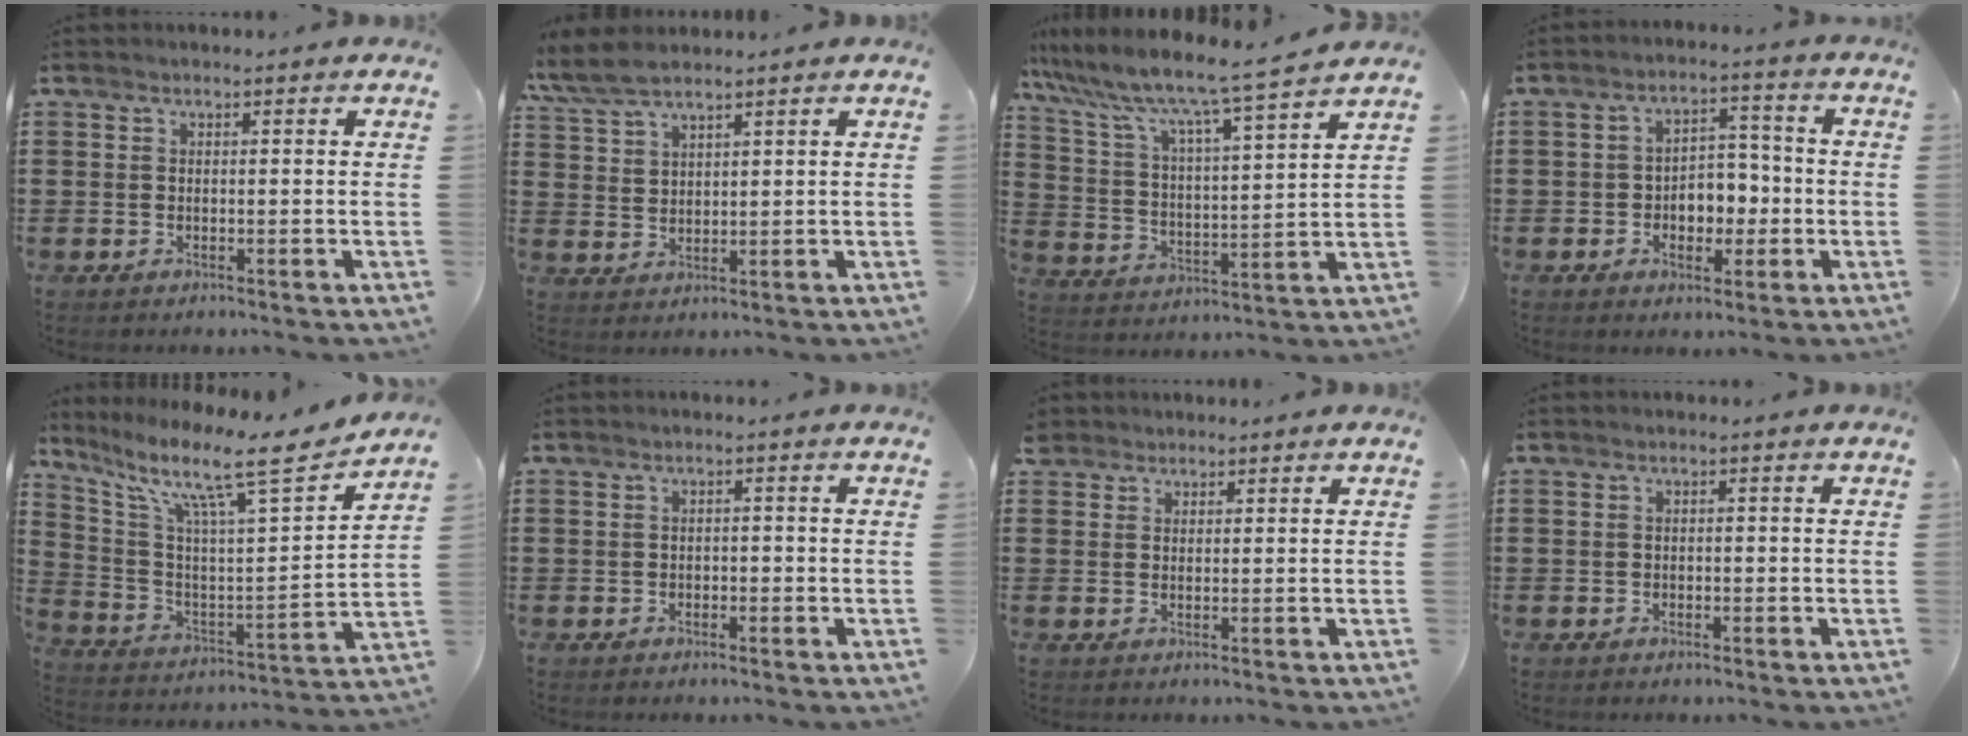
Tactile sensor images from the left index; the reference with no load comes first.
{"total": 5.6, "force": [4.8, 1.4, 2.7], "torque": [-0.065, -0.008, 0.088]}
{"total": 6.9, "force": [6.2, -0.4, 3.1], "torque": [-0.088, -0.053, 0.094]}
{"total": 5.0, "force": [-1.3, 3.8, 3.1], "torque": [-0.050, 0.004, -0.031]}
{"total": 12.6, "force": [9.0, 1.8, 8.6], "torque": [-0.183, -0.055, 0.138]}
{"total": 1.0, "force": [-0.7, 0.7, 0.3], "torque": [-0.010, 0.002, -0.016]}
{"total": 1.9, "force": [1.5, 1.0, 0.1], "torque": [-0.006, 0.006, 0.031]}
{"total": 0.6, "force": [-0.4, 0.4, 0.3], "torque": [-0.008, 0.001, -0.008]}